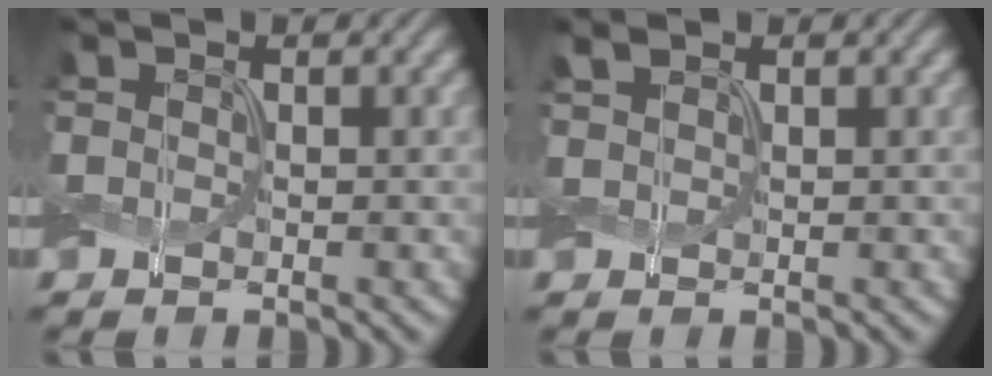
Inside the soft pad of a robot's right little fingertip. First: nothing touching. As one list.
[{"total": 1.3, "force": [0.9, 0.6, 0.8], "torque": [-0.018, 0.005, 0.018]}]